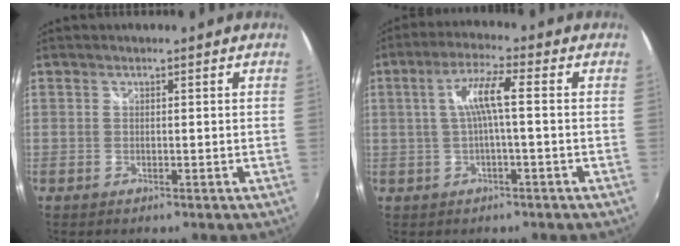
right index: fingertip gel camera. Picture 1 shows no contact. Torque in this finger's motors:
{"motor_torque": [0.51, 0.00, 0.42, 0.13]}